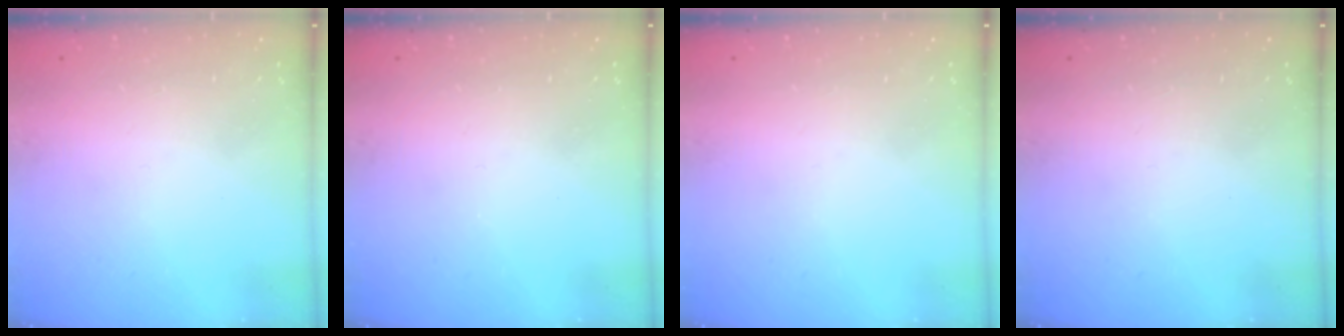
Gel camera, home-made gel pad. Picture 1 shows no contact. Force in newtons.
{"total": 0.0}
{"total": 0.0}
{"total": 0.0}